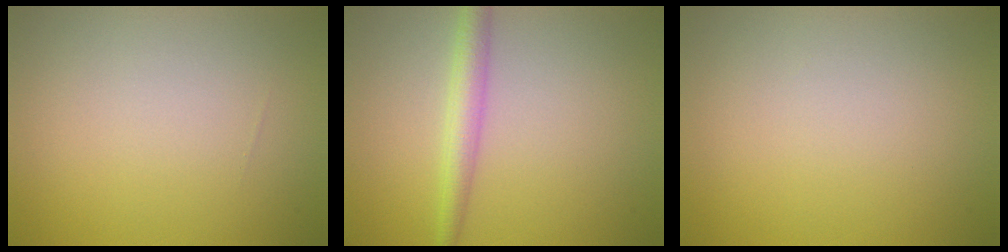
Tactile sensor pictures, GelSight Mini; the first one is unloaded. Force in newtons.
{"total": 2.7, "press": 2.7, "slide": 0.1}
{"total": 0.0}